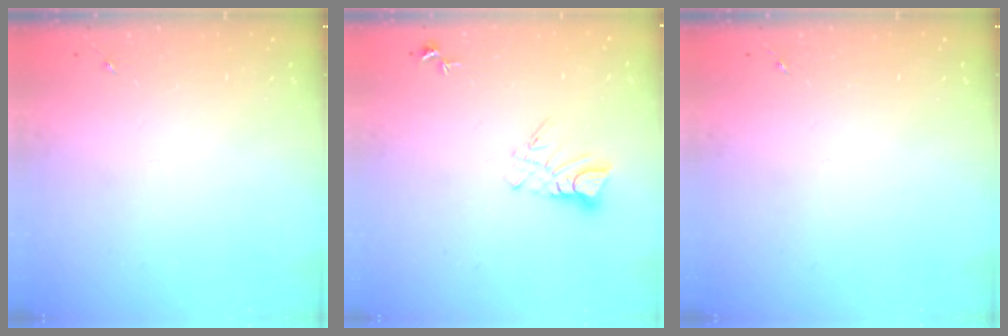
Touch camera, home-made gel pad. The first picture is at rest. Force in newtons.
{"total": 5.9, "press": 5.9, "slide": 0.5}
{"total": 0.0}